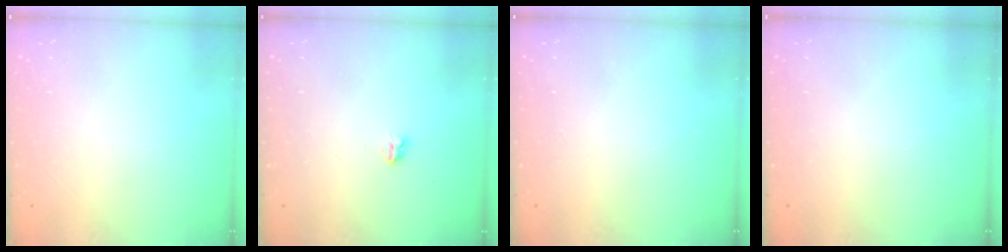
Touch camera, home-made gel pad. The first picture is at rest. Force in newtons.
{"total": 2.9, "press": 2.9, "slide": 0.3}
{"total": 1.7, "press": 1.7, "slide": 0.2}
{"total": 0.0}